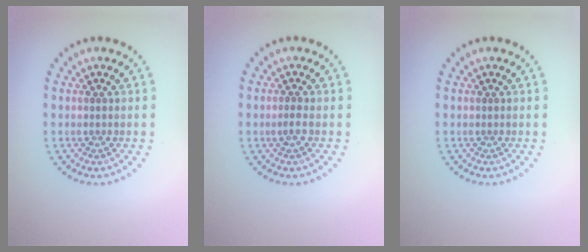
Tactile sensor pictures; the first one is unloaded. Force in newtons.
{"total": 0.9, "press": 0.8, "slide": 0.3}
{"total": 0.0}